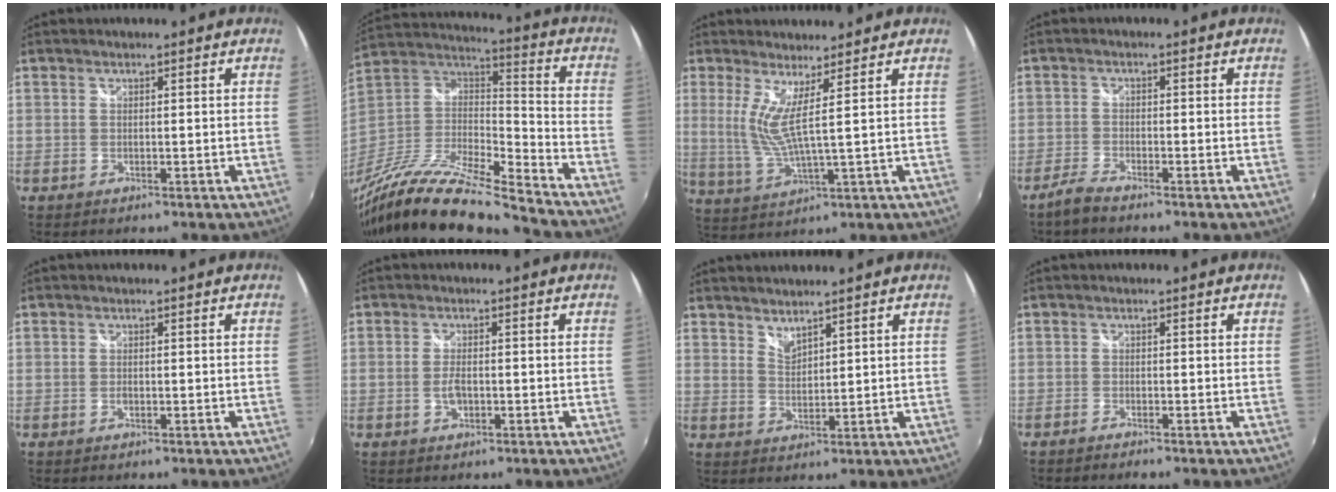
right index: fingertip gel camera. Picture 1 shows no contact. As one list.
[{"total": 23.4, "force": [-19.0, 2.7, 13.4], "torque": [-0.255, -0.038, -0.340]}, {"total": 6.0, "force": [2.4, -0.4, 5.5], "torque": [-0.118, -0.020, 0.046]}, {"total": 3.2, "force": [-2.8, 0.4, 1.5], "torque": [-0.051, -0.004, -0.061]}, {"total": 0.9, "force": [-0.3, 0.5, 0.7], "torque": [-0.015, -0.001, -0.005]}, {"total": 2.7, "force": [-0.8, 1.3, 2.3], "torque": [-0.045, -0.002, -0.014]}, {"total": 3.0, "force": [2.8, 0.5, 0.9], "torque": [-0.012, -0.002, 0.050]}, {"total": 1.5, "force": [-1.3, 0.2, 0.6], "torque": [-0.020, -0.007, -0.028]}]